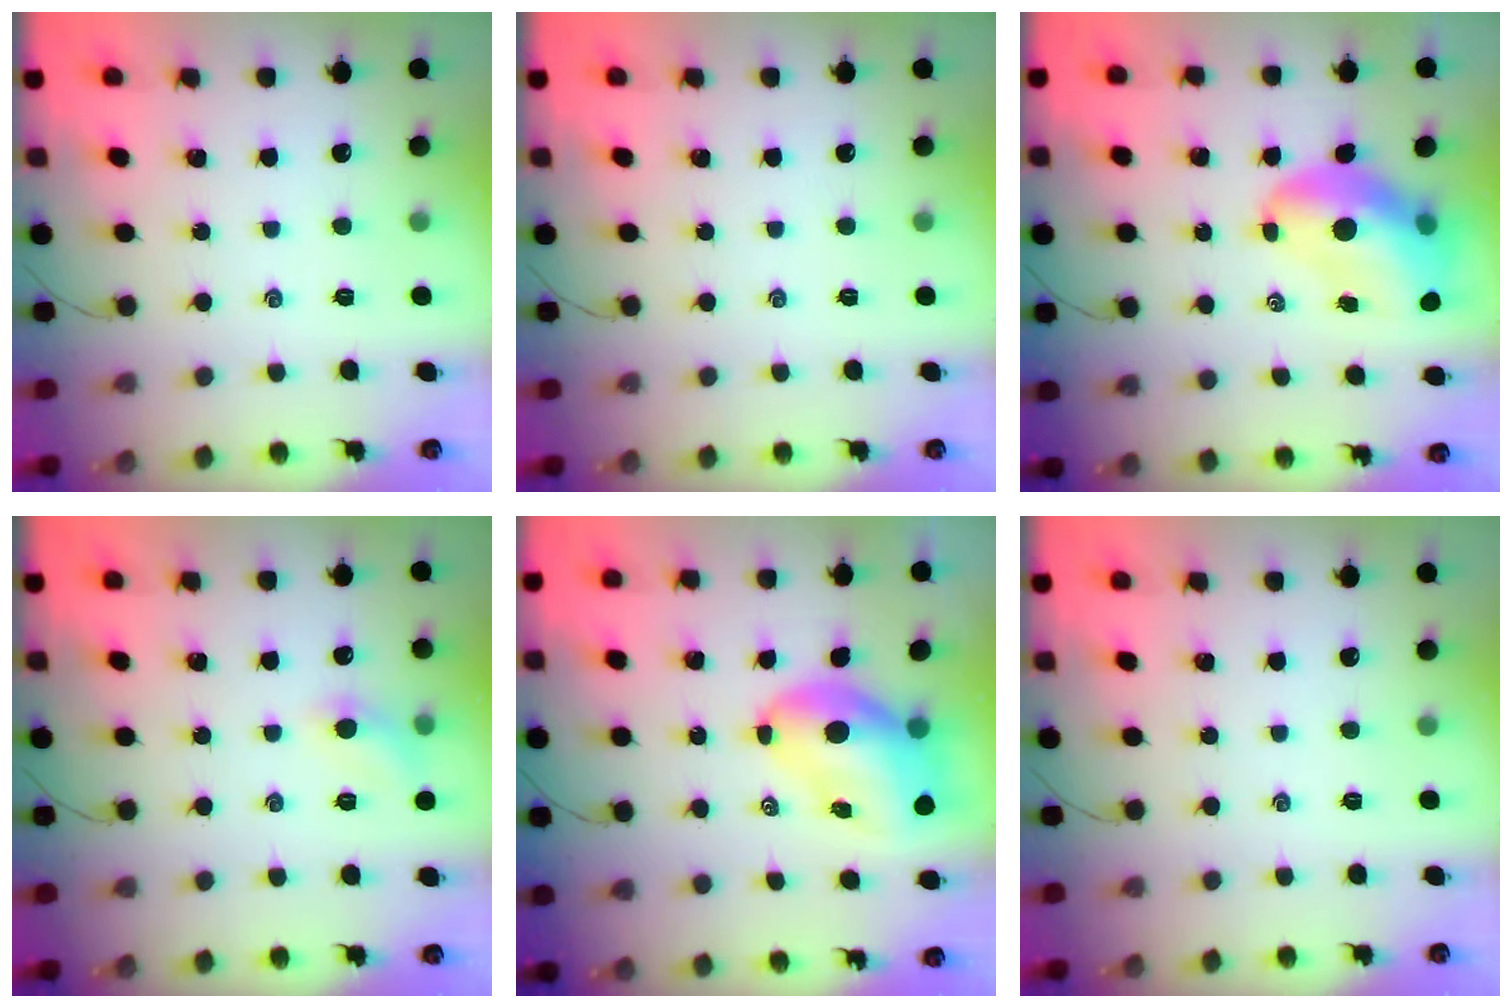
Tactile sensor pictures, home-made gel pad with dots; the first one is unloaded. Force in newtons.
{"total": 0.0}
{"total": 13.8, "press": 13.3, "slide": 3.7}
{"total": 5.7, "press": 5.4, "slide": 1.7}
{"total": 10.3, "press": 9.8, "slide": 2.9}
{"total": 0.0}